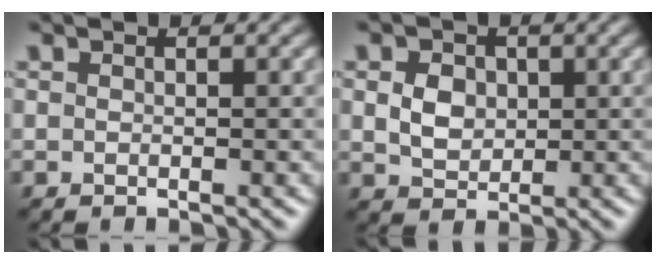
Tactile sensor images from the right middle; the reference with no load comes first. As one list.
[{"total": 2.6, "force": [0.4, 2.1, 1.5], "torque": [-0.034, -0.001, 0.006]}]